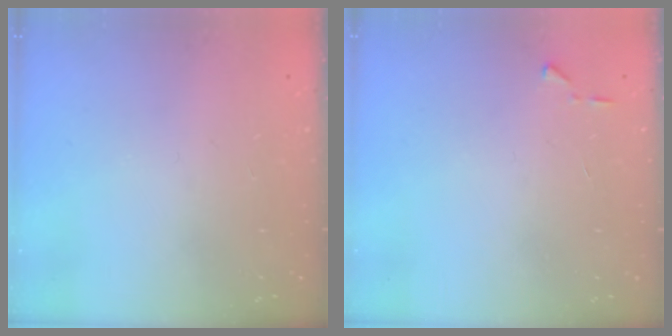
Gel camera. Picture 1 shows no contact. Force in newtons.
{"total": 3.6, "press": 3.6, "slide": 0.5}